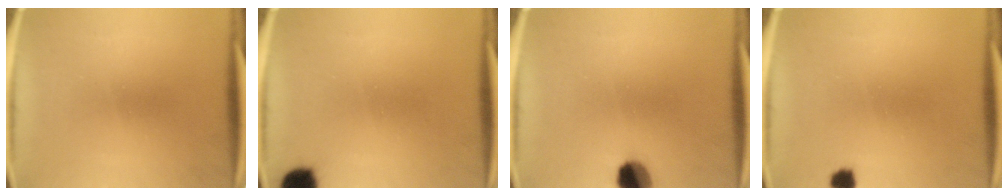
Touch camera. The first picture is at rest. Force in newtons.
{"total": 5.8}
{"total": 6.5}
{"total": 2.2}